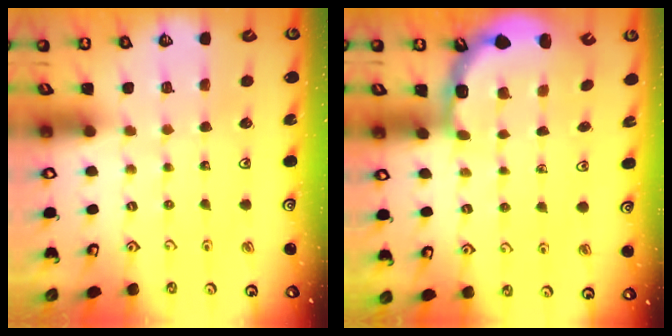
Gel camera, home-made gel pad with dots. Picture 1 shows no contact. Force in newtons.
{"total": 3.2, "press": 2.5, "slide": 2.0}